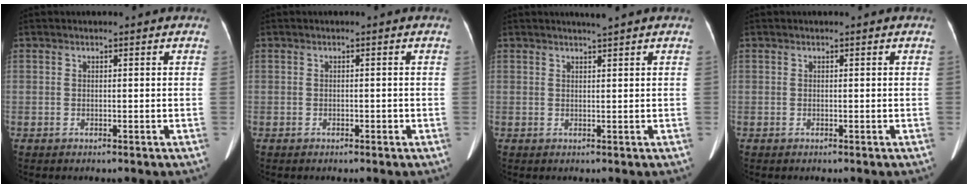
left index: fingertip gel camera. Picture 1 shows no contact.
{"total": 0.5, "force": [-0.3, 0.3, 0.3], "torque": [-0.005, 0.002, -0.006]}
{"total": 1.5, "force": [1.2, -0.5, 0.6], "torque": [-0.011, -0.003, 0.024]}
{"total": 0.0}